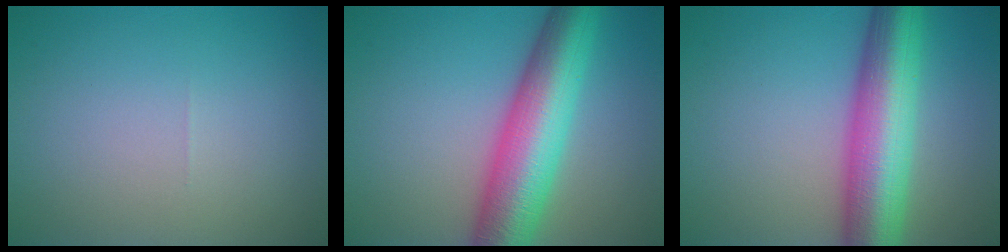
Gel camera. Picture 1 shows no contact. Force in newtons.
{"total": 10.0, "press": 10.0, "slide": 0.2}
{"total": 10.1, "press": 10.1, "slide": 0.3}